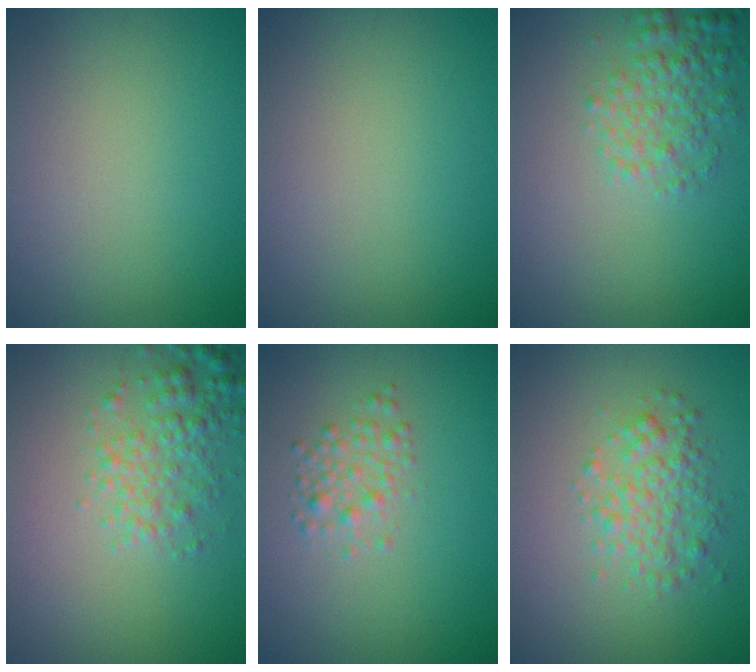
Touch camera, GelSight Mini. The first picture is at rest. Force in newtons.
{"total": 0.0}
{"total": 3.2, "press": 3.2, "slide": 0.1}
{"total": 3.3, "press": 3.3, "slide": 0.1}
{"total": 1.9, "press": 1.9, "slide": 0.1}
{"total": 3.2, "press": 3.2, "slide": 0.1}